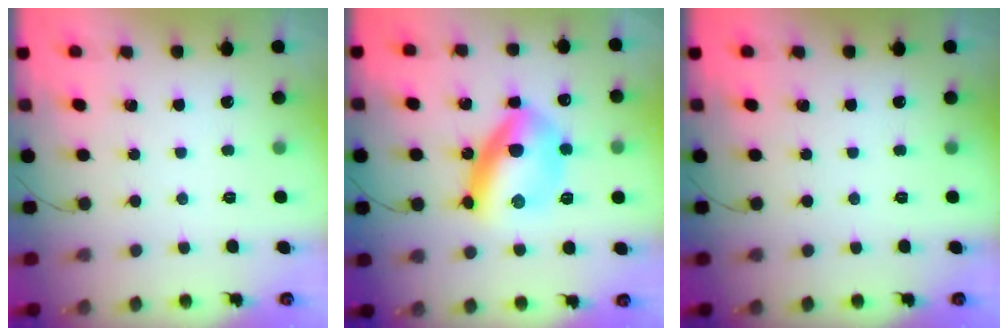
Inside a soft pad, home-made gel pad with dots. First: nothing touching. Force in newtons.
{"total": 15.1, "press": 15.1, "slide": 0.8}
{"total": 0.0}